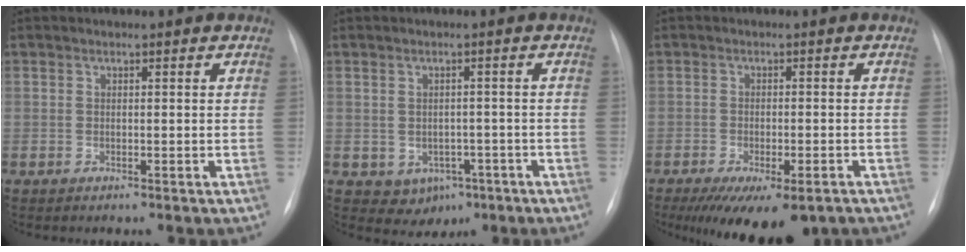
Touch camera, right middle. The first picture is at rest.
{"total": 5.0, "force": [-2.1, 4.0, 2.2], "torque": [-0.027, 0.008, -0.014]}
{"total": 12.3, "force": [-8.4, 4.4, 7.8], "torque": [-0.112, -0.018, -0.118]}